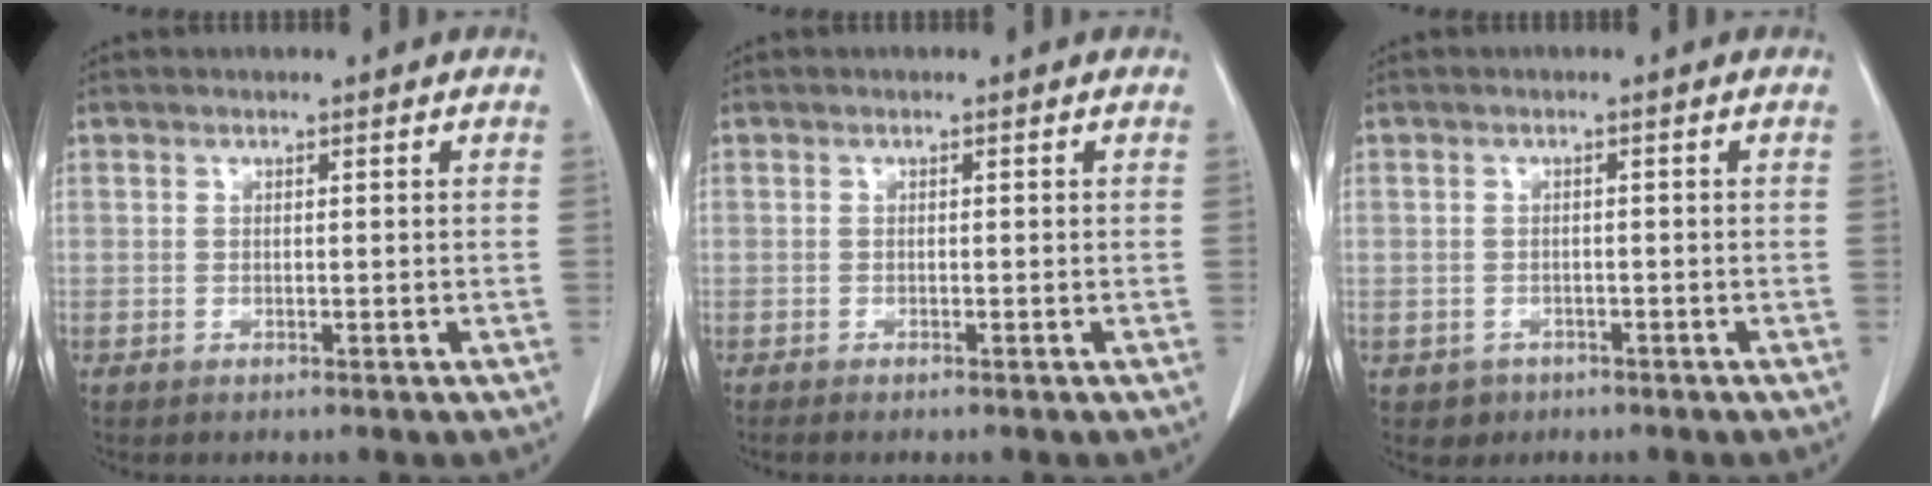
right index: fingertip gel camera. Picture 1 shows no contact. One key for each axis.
{"total": 1.4, "fx": -1.1, "fy": 0.0, "fz": 0.7, "tx": -0.011, "ty": -0.001, "tz": -0.013}
{"total": 2.4, "fx": -1.2, "fy": 2.1, "fz": 0.0, "tx": 0.001, "ty": 0.010, "tz": -0.014}